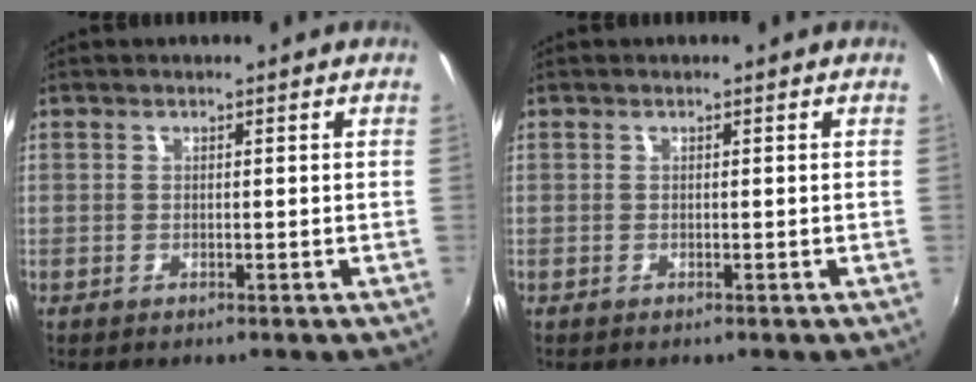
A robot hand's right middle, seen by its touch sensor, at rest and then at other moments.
{"total": 0.0}